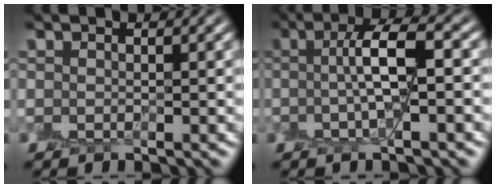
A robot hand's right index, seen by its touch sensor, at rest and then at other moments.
{"total": 4.4, "force": [0.0, 0.6, 4.3], "torque": [-0.082, 0.016, -0.008]}